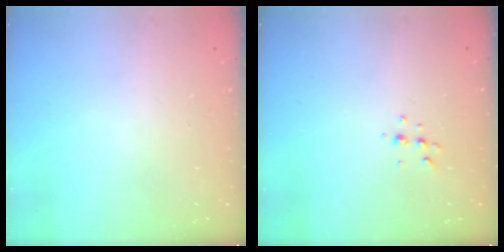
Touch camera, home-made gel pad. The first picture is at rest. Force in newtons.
{"total": 4.3, "press": 4.2, "slide": 0.6}